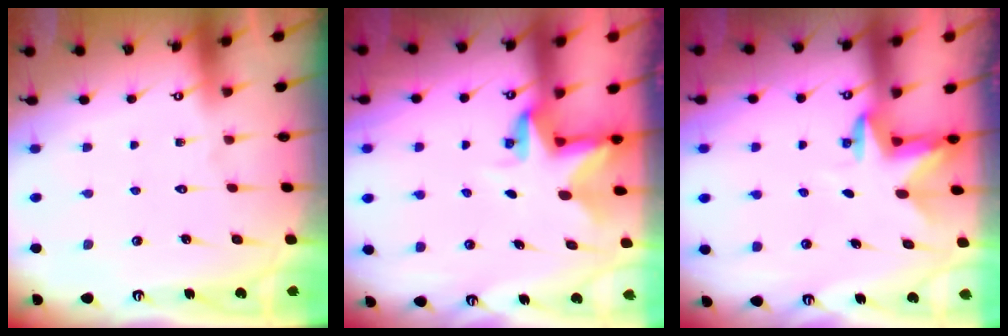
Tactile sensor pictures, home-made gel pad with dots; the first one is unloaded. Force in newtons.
{"total": 3.5, "press": 3.5, "slide": 0.2}
{"total": 3.3, "press": 3.2, "slide": 0.8}